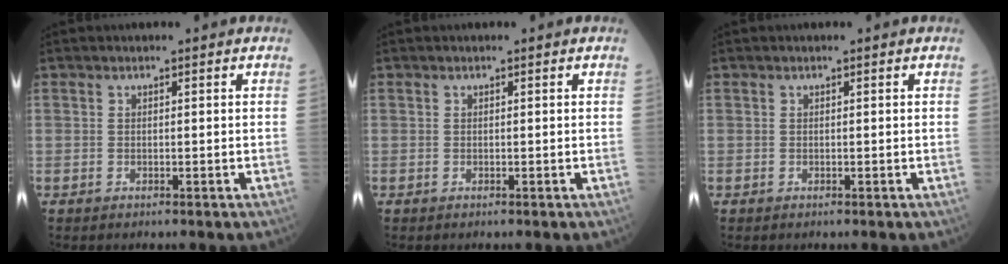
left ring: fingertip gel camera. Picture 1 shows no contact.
{"total": 0.0}
{"total": 0.0}